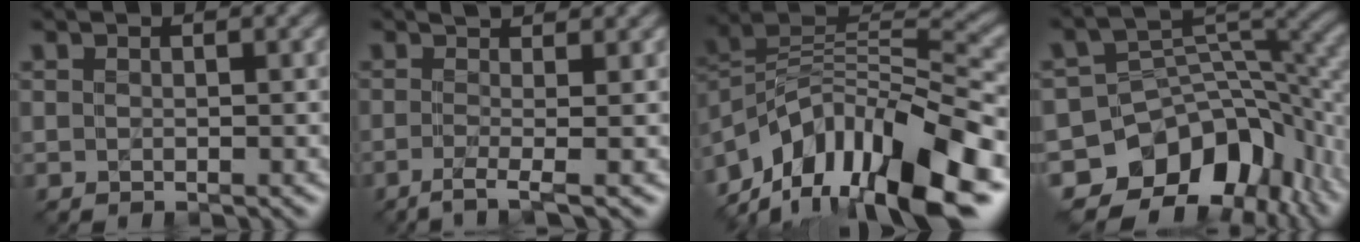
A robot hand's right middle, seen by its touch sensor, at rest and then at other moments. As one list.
[{"total": 3.9, "force": [-0.6, 1.1, 3.7], "torque": [-0.052, -0.003, -0.022]}, {"total": 13.7, "force": [-8.1, 5.8, 9.5], "torque": [-0.174, 0.025, -0.144]}, {"total": 12.4, "force": [-7.4, 7.9, 6.0], "torque": [-0.104, -0.005, -0.113]}]